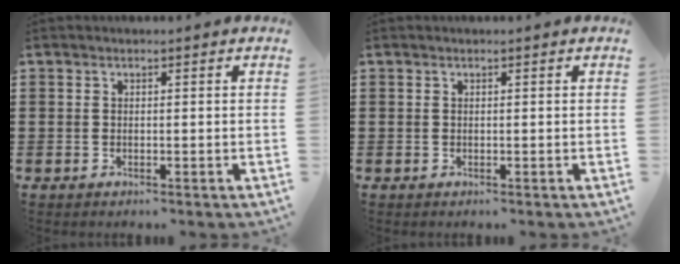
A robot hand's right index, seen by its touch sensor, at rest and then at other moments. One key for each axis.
{"total": 0.0}